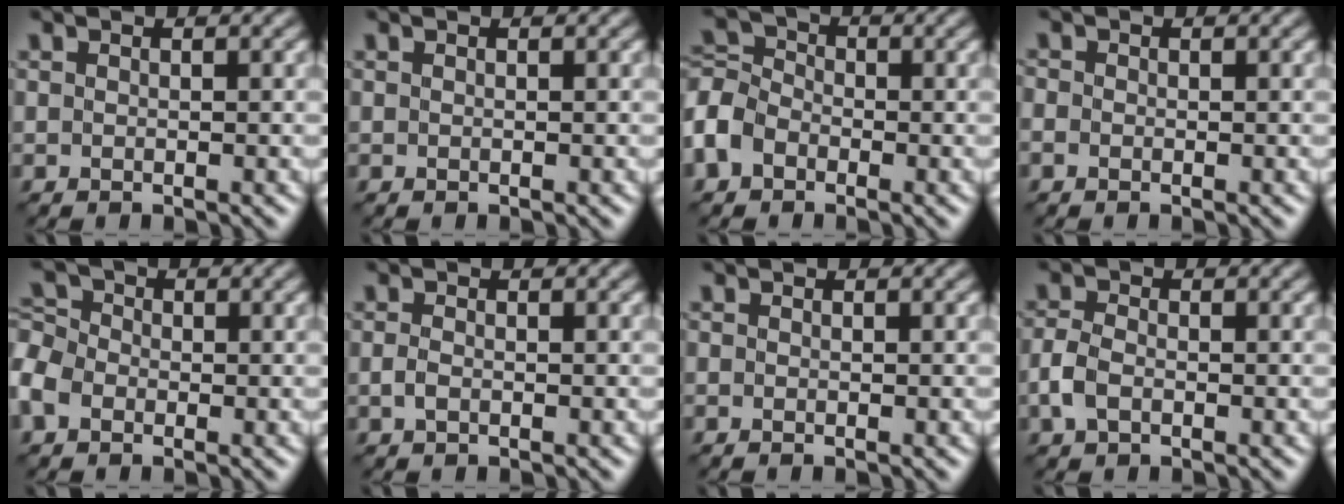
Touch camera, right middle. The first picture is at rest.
{"total": 0.0}
{"total": 4.7, "force": [-2.1, 3.5, 2.3], "torque": [-0.055, 0.009, -0.060]}
{"total": 0.7, "force": [-0.3, 0.6, 0.3], "torque": [-0.006, -0.002, -0.007]}
{"total": 4.5, "force": [-1.4, 3.5, 2.5], "torque": [-0.071, 0.002, -0.035]}
{"total": 1.0, "force": [-0.4, 0.6, 0.7], "torque": [-0.021, -0.002, -0.010]}
{"total": 0.0}
{"total": 2.5, "force": [-1.0, 1.6, 1.7], "torque": [-0.039, 0.001, -0.025]}